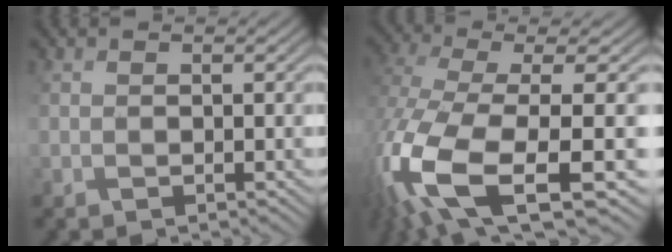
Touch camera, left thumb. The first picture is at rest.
{"total": 14.5, "force": [-3.7, 5.9, 12.7], "torque": [-0.326, -0.035, -0.035]}